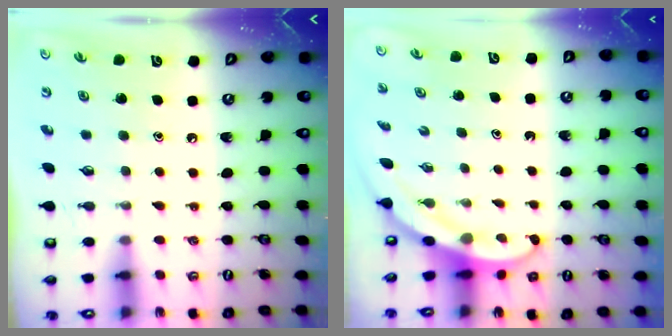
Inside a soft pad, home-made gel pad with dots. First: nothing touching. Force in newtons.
{"total": 3.0, "press": 3.0, "slide": 0.2}